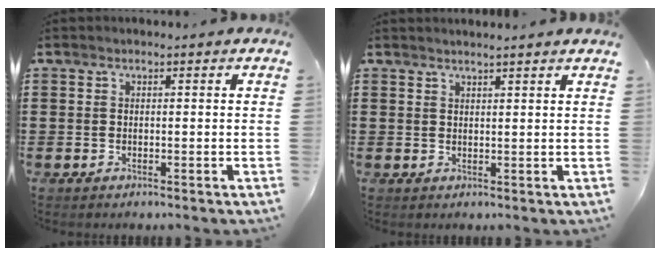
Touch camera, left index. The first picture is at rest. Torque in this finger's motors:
{"motor_torque": [1.02, -1.12, 0.09, 0.03]}